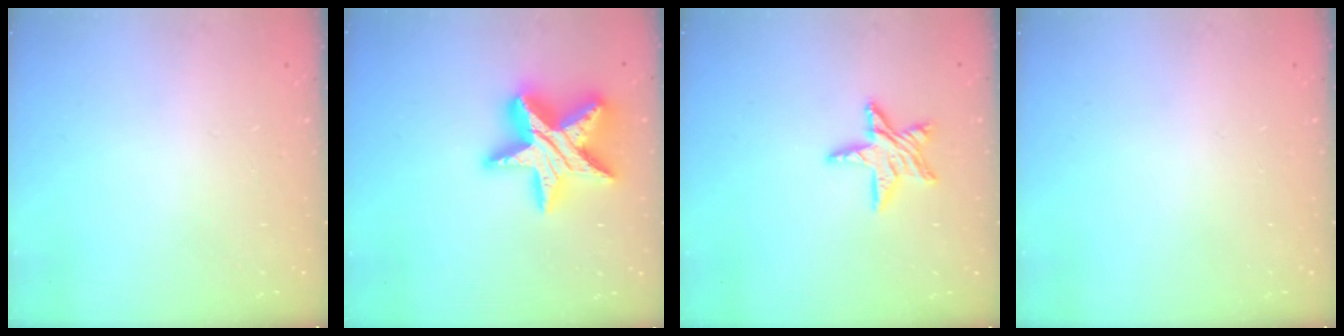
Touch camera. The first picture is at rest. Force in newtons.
{"total": 21.6, "press": 21.5, "slide": 1.6}
{"total": 10.4, "press": 10.4, "slide": 0.8}
{"total": 0.0}